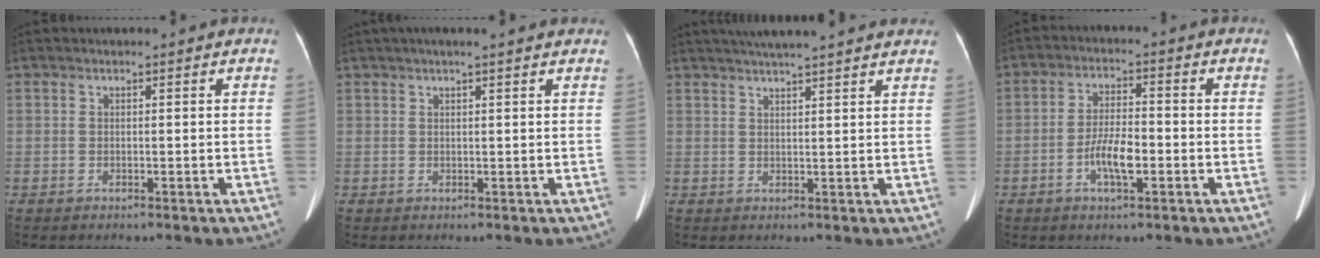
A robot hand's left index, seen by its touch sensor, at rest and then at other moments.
{"total": 6.4, "force": [5.3, 0.2, 3.6], "torque": [-0.051, 0.027, 0.064]}
{"total": 12.4, "force": [10.8, 0.2, 6.1], "torque": [-0.095, 0.027, 0.135]}
{"total": 5.7, "force": [-2.2, 1.5, 5.1], "torque": [-0.098, -0.003, -0.041]}